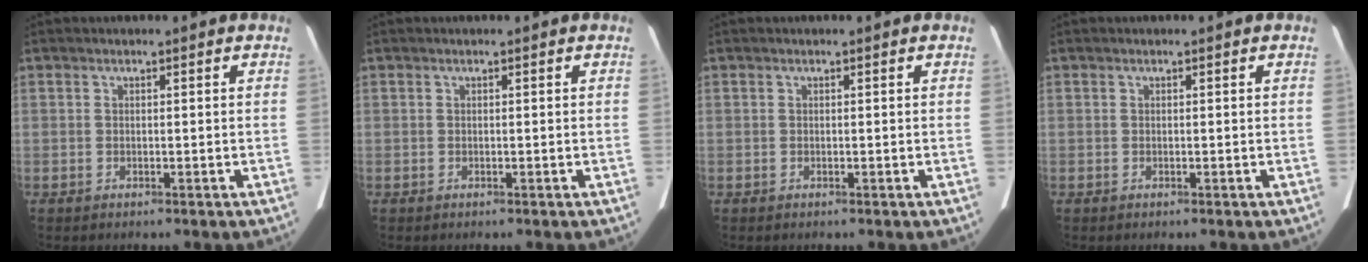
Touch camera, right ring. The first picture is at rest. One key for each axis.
{"total": 0.0}
{"total": 0.0}
{"total": 0.0}